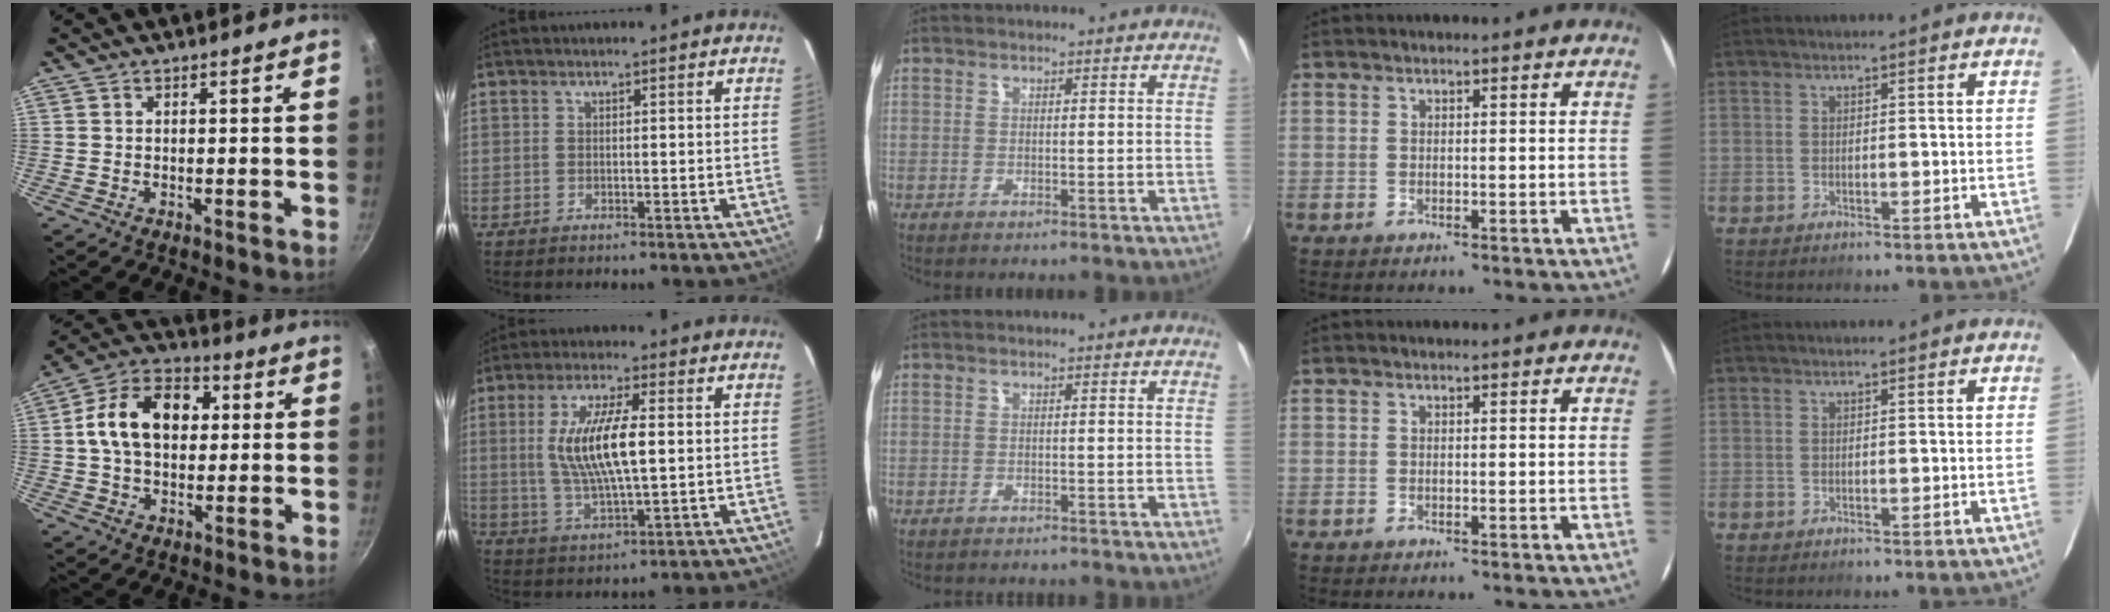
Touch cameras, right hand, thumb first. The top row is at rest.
{"thumb": {"total": 15.2, "force": [2.1, 10.6, 10.7], "torque": [-0.149, 0.023, 0.019]}, "index": {"total": 12.1, "force": [1.3, 3.2, 11.6], "torque": [-0.226, -0.002, 0.032]}, "middle": {"total": 2.5, "force": [-2.4, 0.6, 0.7], "torque": [-0.021, -0.012, -0.035]}}